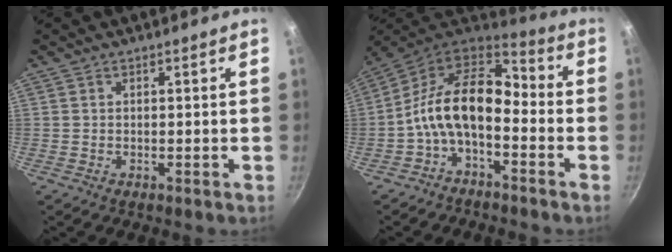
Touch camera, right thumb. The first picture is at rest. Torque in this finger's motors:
{"motor_torque": [1.78, 1.65, 1.66, -0.86, 0.19]}